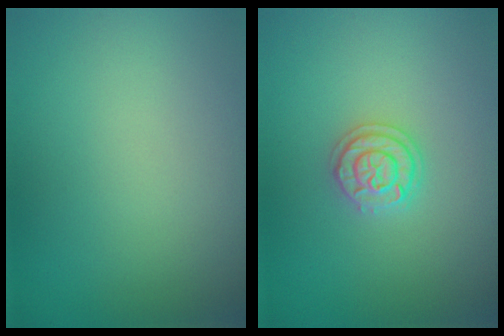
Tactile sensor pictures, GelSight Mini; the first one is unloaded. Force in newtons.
{"total": 2.0, "press": 2.0, "slide": 0.3}